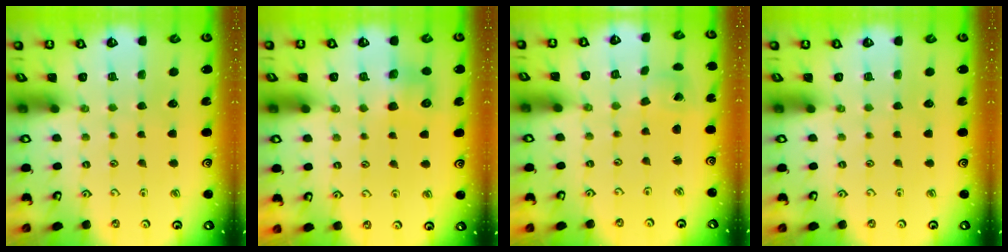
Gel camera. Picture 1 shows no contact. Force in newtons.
{"total": 6.5, "press": 6.5, "slide": 0.5}
{"total": 2.1, "press": 2.1, "slide": 0.1}
{"total": 0.0}